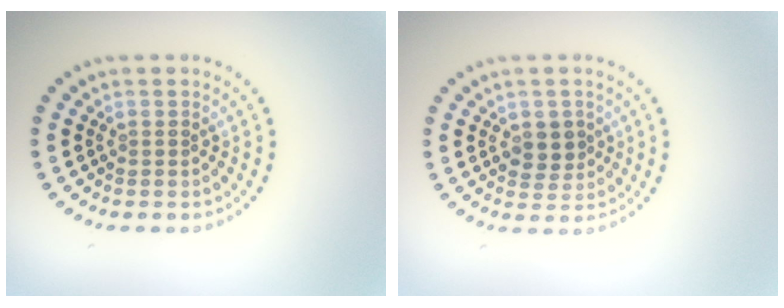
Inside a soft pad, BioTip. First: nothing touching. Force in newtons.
{"total": 2.6, "press": 2.5, "slide": 0.8}